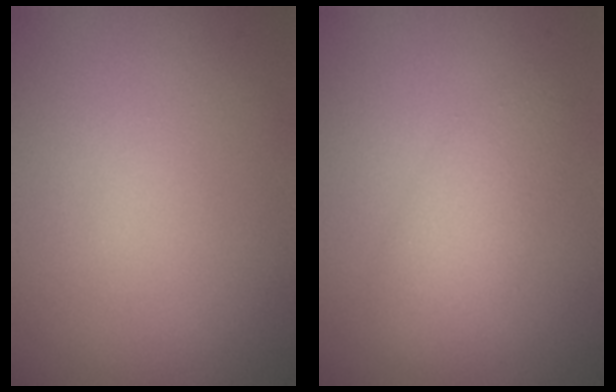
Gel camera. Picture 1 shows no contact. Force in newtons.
{"total": 2.9, "press": 2.8, "slide": 0.2}